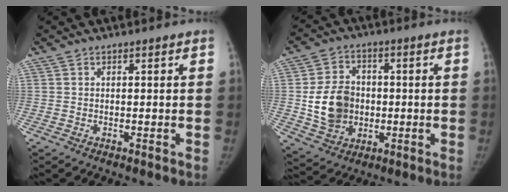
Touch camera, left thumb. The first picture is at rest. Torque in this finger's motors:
{"motor_torque": [0.42, 0.45, 0.40, -0.50, 0.43]}